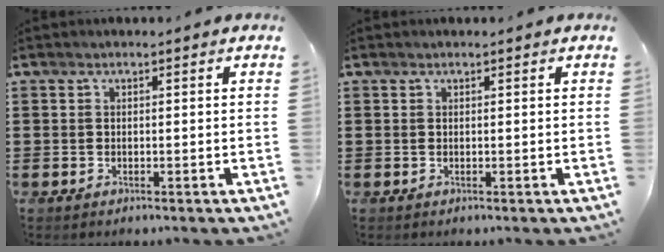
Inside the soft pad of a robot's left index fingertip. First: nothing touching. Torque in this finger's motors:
{"motor_torque": [0.04, 0.16, -0.05, -0.05]}